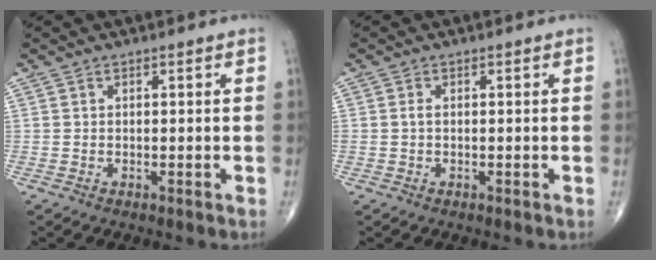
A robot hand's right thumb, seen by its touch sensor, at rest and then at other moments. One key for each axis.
{"total": 0.8, "fx": 0.0, "fy": 0.4, "fz": 0.6, "tx": -0.014, "ty": 0.000, "tz": -0.001}